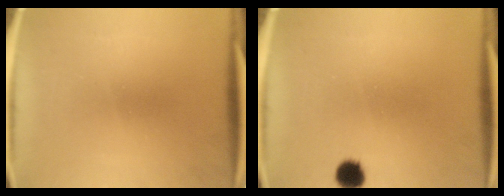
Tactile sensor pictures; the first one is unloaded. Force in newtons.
{"total": 3.9}